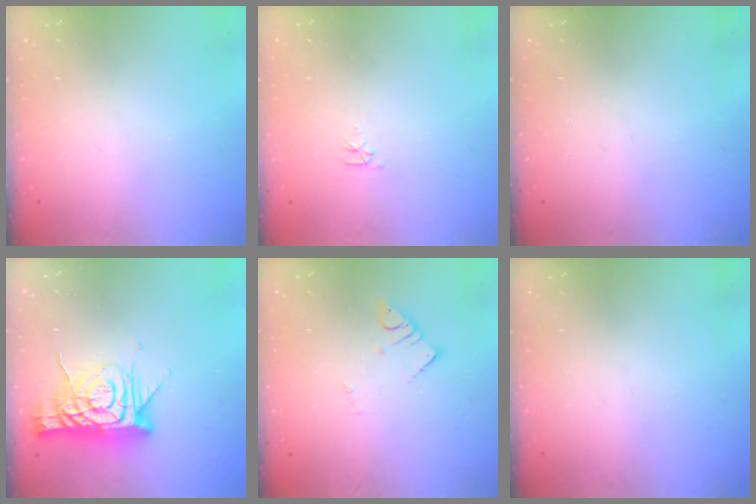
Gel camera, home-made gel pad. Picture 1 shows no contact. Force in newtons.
{"total": 2.8, "press": 2.7, "slide": 0.4}
{"total": 0.0}
{"total": 12.7, "press": 12.7, "slide": 1.2}
{"total": 2.7, "press": 2.7, "slide": 0.1}
{"total": 0.0}